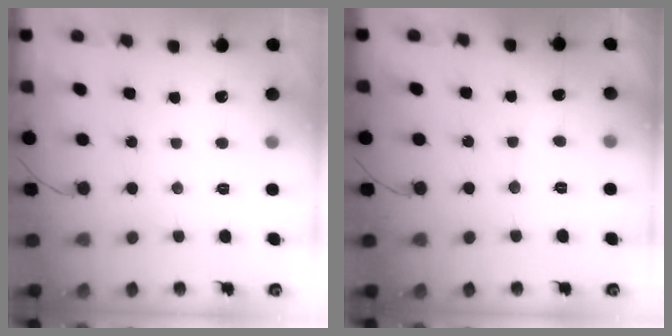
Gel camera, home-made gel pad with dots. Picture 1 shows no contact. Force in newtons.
{"total": 3.9, "press": 3.9, "slide": 0.3}